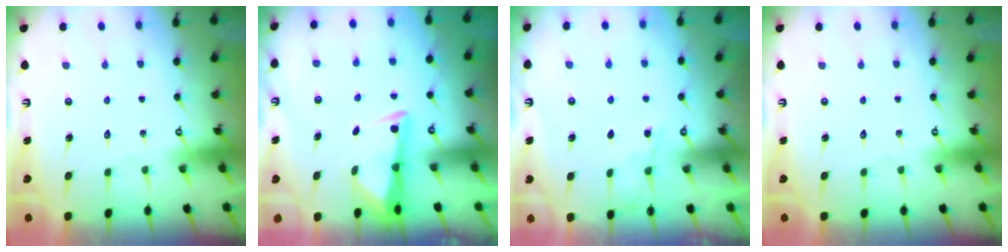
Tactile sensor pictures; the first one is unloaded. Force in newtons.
{"total": 3.1, "press": 3.1, "slide": 0.4}
{"total": 3.5, "press": 3.5, "slide": 0.5}
{"total": 0.0}